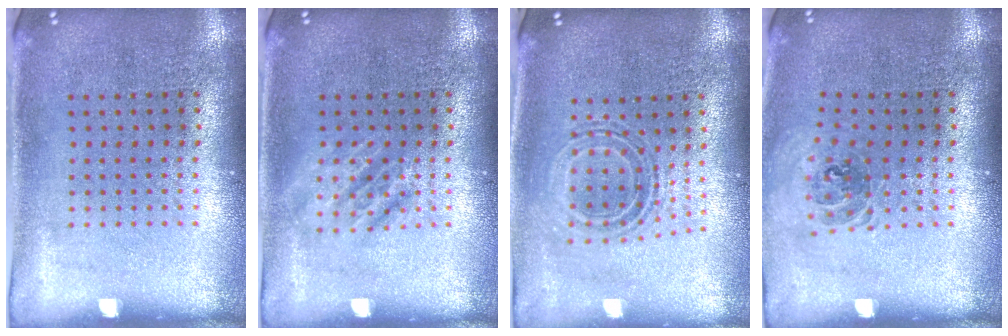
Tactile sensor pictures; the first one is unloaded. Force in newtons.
{"total": 1.8, "press": 1.8, "slide": 0.3}
{"total": 0.8, "press": 0.8, "slide": 0.3}
{"total": 0.9, "press": 0.8, "slide": 0.3}